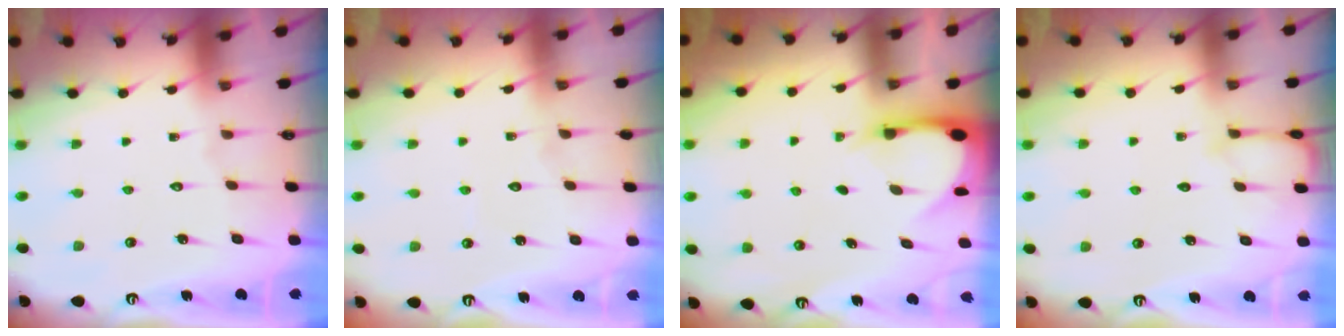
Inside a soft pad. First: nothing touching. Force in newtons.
{"total": 3.6, "press": 3.6, "slide": 0.4}
{"total": 3.3, "press": 3.3, "slide": 0.3}
{"total": 3.6, "press": 3.6, "slide": 0.4}